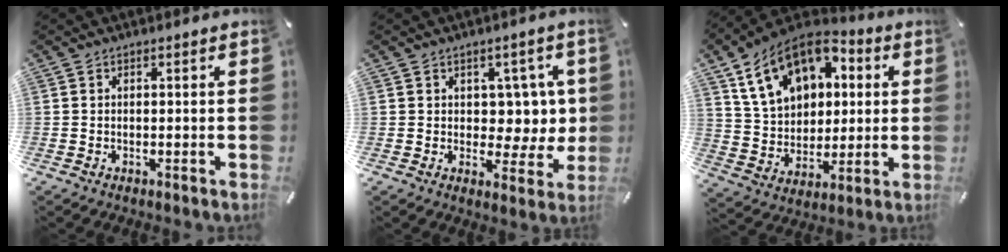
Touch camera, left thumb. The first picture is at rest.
{"total": 7.1, "force": [2.0, 5.7, 3.8], "torque": [-0.039, -0.005, 0.037]}
{"total": 17.1, "force": [7.4, 12.5, 9.0], "torque": [-0.182, -0.022, 0.139]}